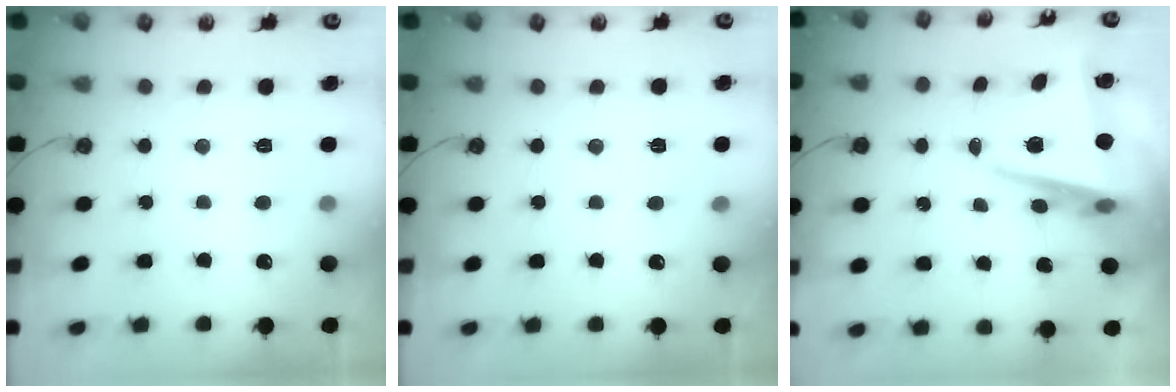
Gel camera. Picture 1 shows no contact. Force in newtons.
{"total": 4.9, "press": 2.3, "slide": 4.2}
{"total": 8.3, "press": 8.0, "slide": 2.2}